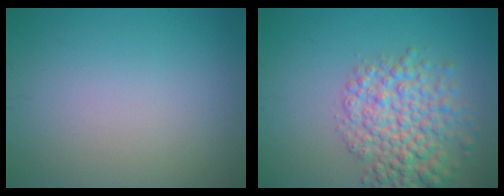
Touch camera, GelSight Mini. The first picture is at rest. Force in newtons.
{"total": 6.3, "press": 6.2, "slide": 0.2}